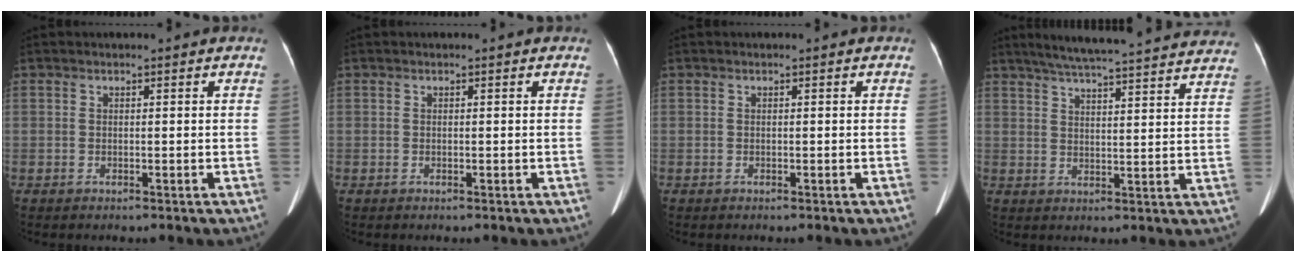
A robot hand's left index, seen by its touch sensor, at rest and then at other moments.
{"total": 0.0}
{"total": 0.0}
{"total": 26.4, "force": [24.2, 1.8, 10.4], "torque": [-0.163, -0.015, 0.299]}